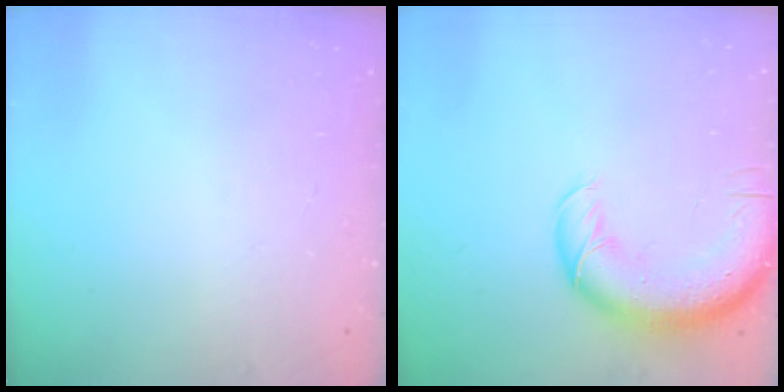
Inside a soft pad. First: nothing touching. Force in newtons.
{"total": 14.5, "press": 14.1, "slide": 3.5}